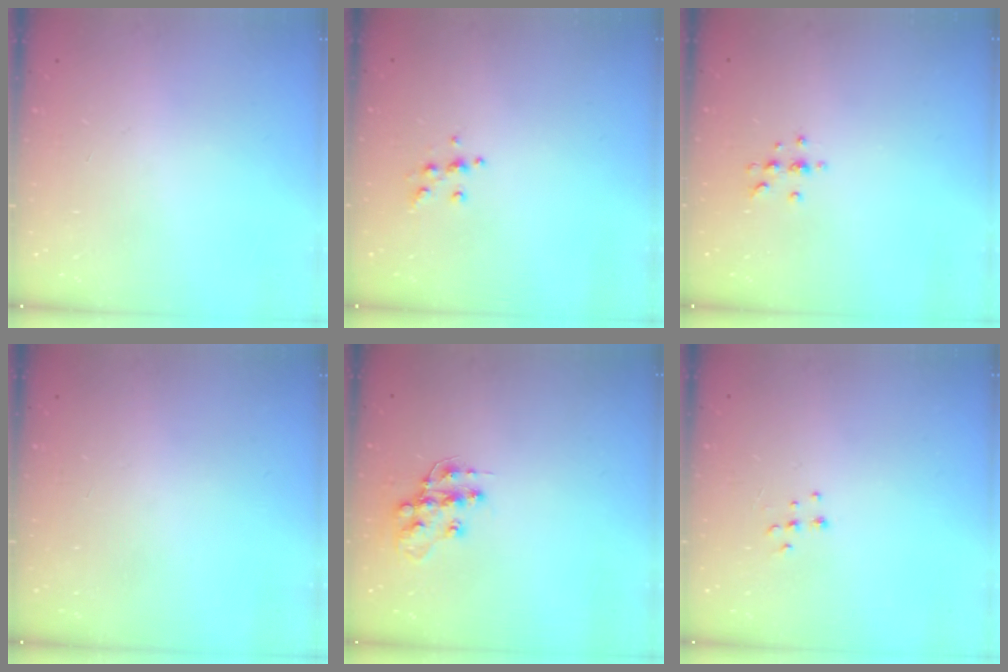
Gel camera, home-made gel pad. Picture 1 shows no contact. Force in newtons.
{"total": 6.4, "press": 6.4, "slide": 0.5}
{"total": 4.8, "press": 4.7, "slide": 0.6}
{"total": 0.0}
{"total": 12.7, "press": 12.6, "slide": 0.9}
{"total": 6.7, "press": 6.7, "slide": 0.6}